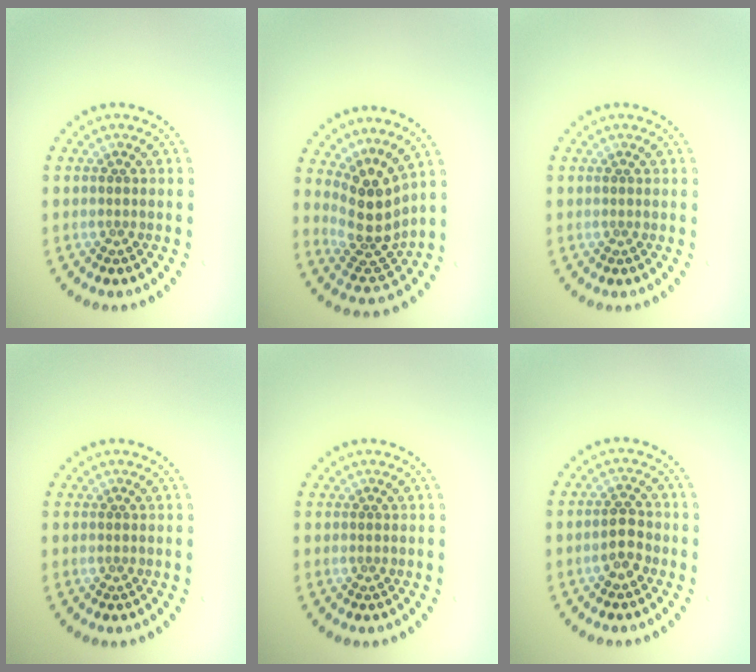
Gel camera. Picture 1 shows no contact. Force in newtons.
{"total": 4.4, "press": 3.3, "slide": 3.0}
{"total": 0.0}
{"total": 0.0}
{"total": 0.0}
{"total": 2.2, "press": 2.2, "slide": 0.5}